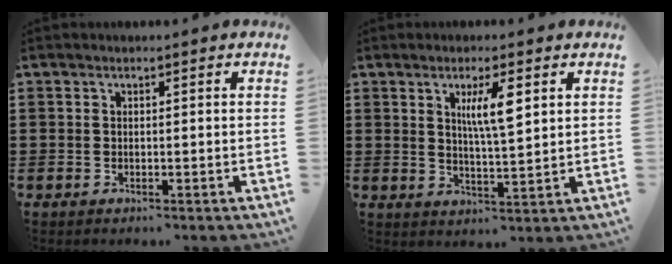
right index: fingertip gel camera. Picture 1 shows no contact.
{"total": 5.7, "force": [2.3, 1.2, 5.1], "torque": [-0.098, 0.005, 0.033]}